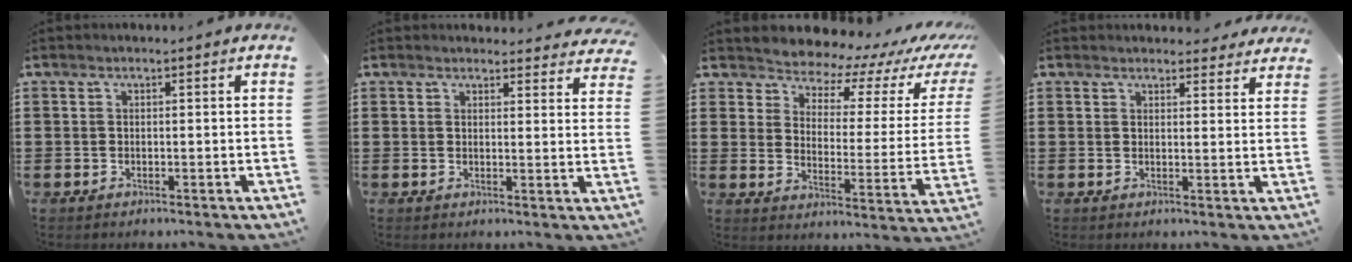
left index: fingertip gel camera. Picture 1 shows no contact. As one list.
[{"total": 2.5, "force": [2.5, 0.4, 0.2], "torque": [-0.003, -0.011, 0.045]}, {"total": 5.6, "force": [5.4, 1.4, 0.3], "torque": [-0.027, -0.055, 0.088]}, {"total": 2.8, "force": [2.7, 0.6, 0.4], "torque": [-0.007, -0.008, 0.050]}]